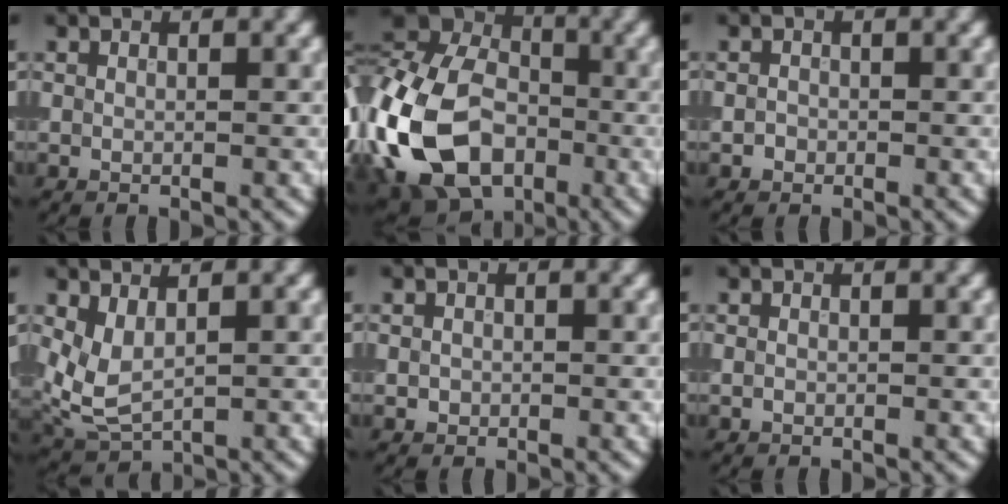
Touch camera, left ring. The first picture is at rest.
{"total": 16.8, "force": [-5.2, 11.7, 10.9], "torque": [-0.254, -0.005, -0.117]}
{"total": 0.7, "force": [-0.4, 0.6, 0.1], "torque": [0.003, -0.003, -0.012]}
{"total": 3.5, "force": [0.7, 2.0, 2.8], "torque": [-0.076, -0.008, 0.019]}
{"total": 0.7, "force": [-0.2, 0.6, 0.1], "torque": [0.000, -0.002, -0.006]}
{"total": 0.0}